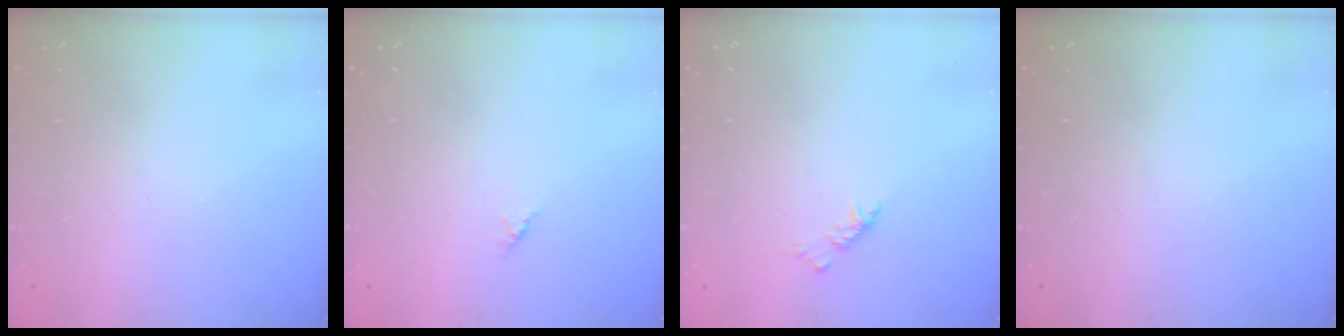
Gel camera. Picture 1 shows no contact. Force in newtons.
{"total": 1.2, "press": 1.2, "slide": 0.3}
{"total": 3.8, "press": 3.7, "slide": 0.8}
{"total": 0.0}